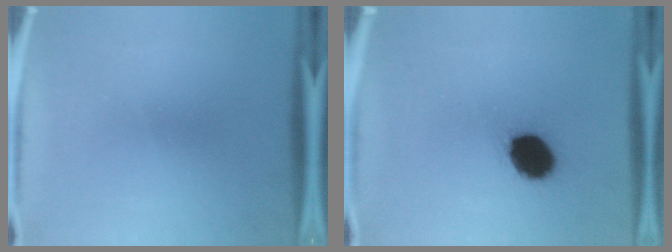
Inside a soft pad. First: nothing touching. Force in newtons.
{"total": 12.3}